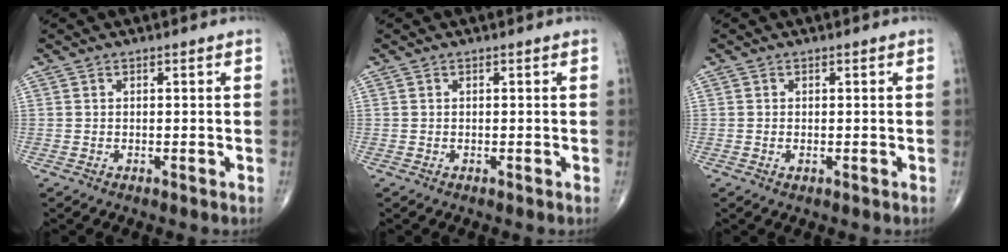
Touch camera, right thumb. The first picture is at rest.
{"total": 0.0}
{"total": 0.7, "force": [-0.2, 0.4, 0.6], "torque": [-0.011, -0.001, -0.002]}